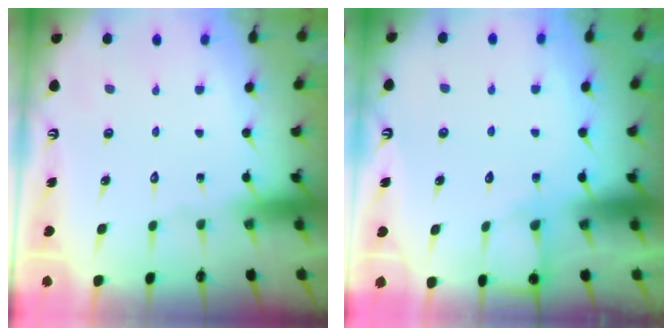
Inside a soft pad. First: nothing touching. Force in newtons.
{"total": 4.7, "press": 4.7, "slide": 0.4}